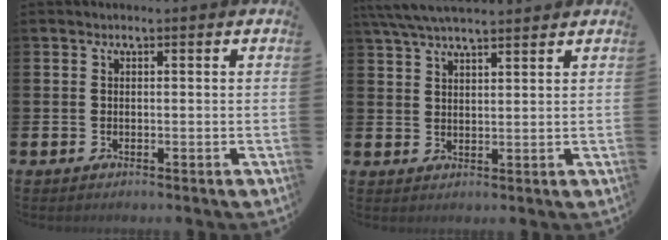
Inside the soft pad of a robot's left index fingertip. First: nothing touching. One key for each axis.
{"total": 5.7, "fx": 5.2, "fy": 1.0, "fz": 2.1, "tx": -0.051, "ty": -0.013, "tz": 0.095}